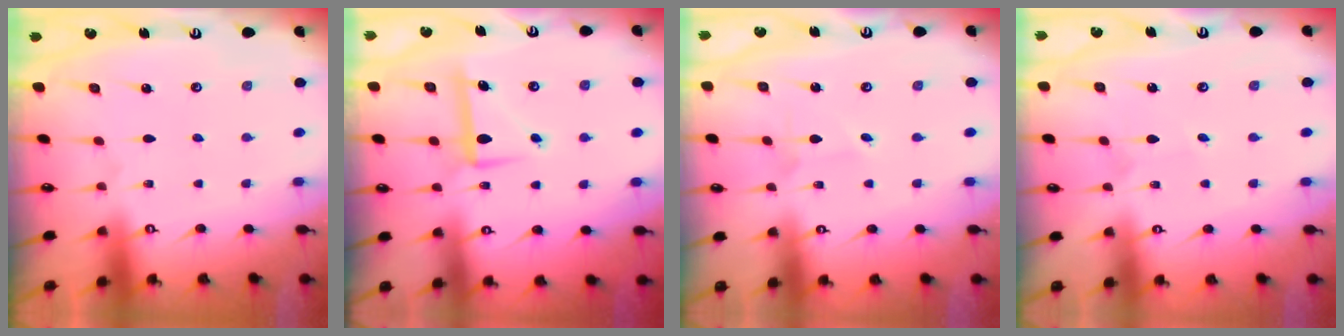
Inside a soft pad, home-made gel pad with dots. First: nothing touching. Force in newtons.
{"total": 8.1, "press": 8.0, "slide": 1.6}
{"total": 2.2, "press": 2.1, "slide": 0.3}
{"total": 1.8, "press": 1.8, "slide": 0.2}